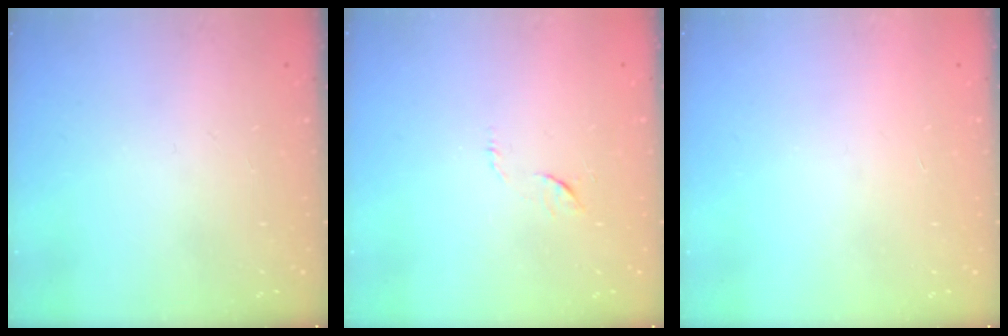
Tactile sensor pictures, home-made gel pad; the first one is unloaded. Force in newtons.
{"total": 4.6, "press": 4.5, "slide": 0.5}
{"total": 1.6, "press": 1.6, "slide": 0.1}